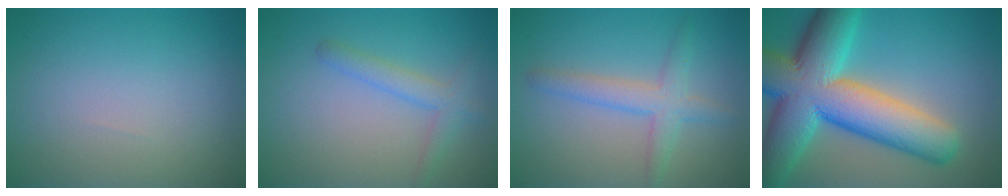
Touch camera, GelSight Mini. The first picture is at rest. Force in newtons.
{"total": 2.4, "press": 2.4, "slide": 0.1}
{"total": 3.3, "press": 3.3, "slide": 0.1}
{"total": 14.3, "press": 14.2, "slide": 0.6}